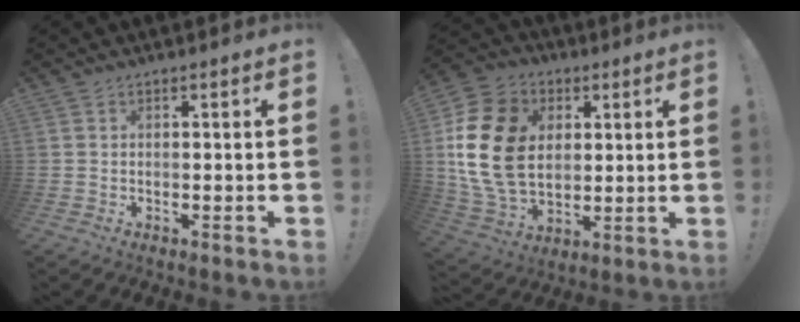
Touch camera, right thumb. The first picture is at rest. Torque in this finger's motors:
{"motor_torque": [2.02, 2.99, 1.69, -0.06, 0.70]}